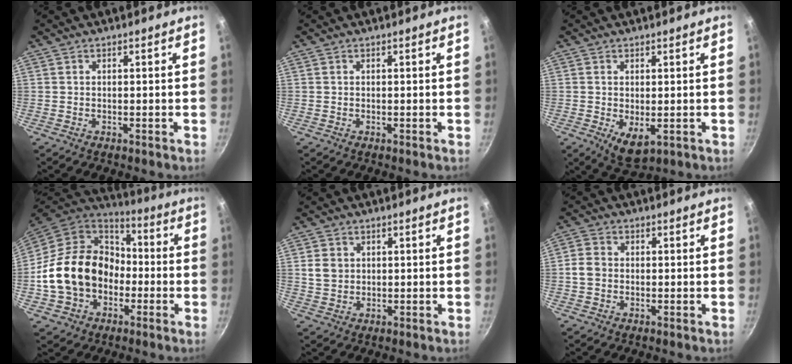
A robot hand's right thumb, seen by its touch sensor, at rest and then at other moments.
{"total": 0.0}
{"total": 5.1, "force": [-0.7, 2.7, 4.3], "torque": [-0.060, -0.014, -0.001]}
{"total": 20.9, "force": [-3.4, 16.4, 12.4], "torque": [-0.198, 0.055, -0.058]}
{"total": 3.9, "force": [0.8, 3.2, 1.9], "torque": [-0.025, 0.001, 0.018]}
{"total": 3.7, "force": [-0.3, 3.1, 2.0], "torque": [-0.033, 0.011, -0.012]}